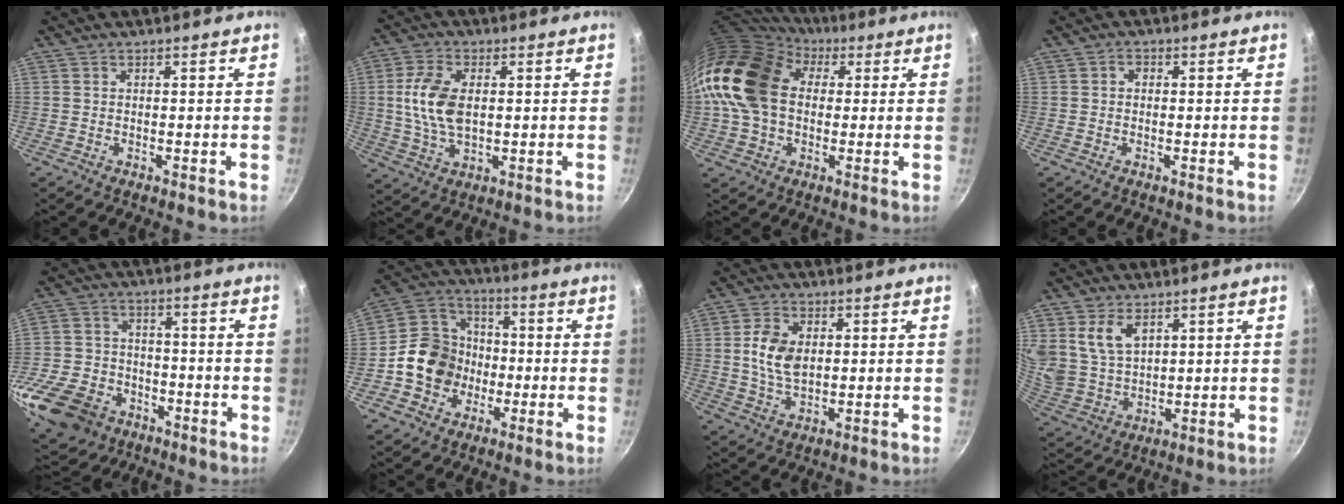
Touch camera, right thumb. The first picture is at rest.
{"total": 10.0, "force": [1.1, 5.8, 8.1], "torque": [-0.157, 0.001, 0.020]}
{"total": 19.7, "force": [2.8, 14.7, 12.9], "torque": [-0.237, 0.036, 0.037]}
{"total": 1.4, "force": [0.1, 1.2, 0.8], "torque": [-0.012, 0.004, 0.000]}
{"total": 20.3, "force": [-9.7, 14.7, 10.1], "torque": [-0.206, 0.035, -0.163]}
{"total": 12.8, "force": [-2.8, 11.2, 5.5], "torque": [-0.066, 0.037, -0.065]}
{"total": 7.9, "force": [1.1, 5.1, 6.0], "torque": [-0.102, -0.003, 0.022]}
{"total": 9.3, "force": [4.4, 6.0, 5.6], "torque": [-0.094, -0.031, 0.100]}